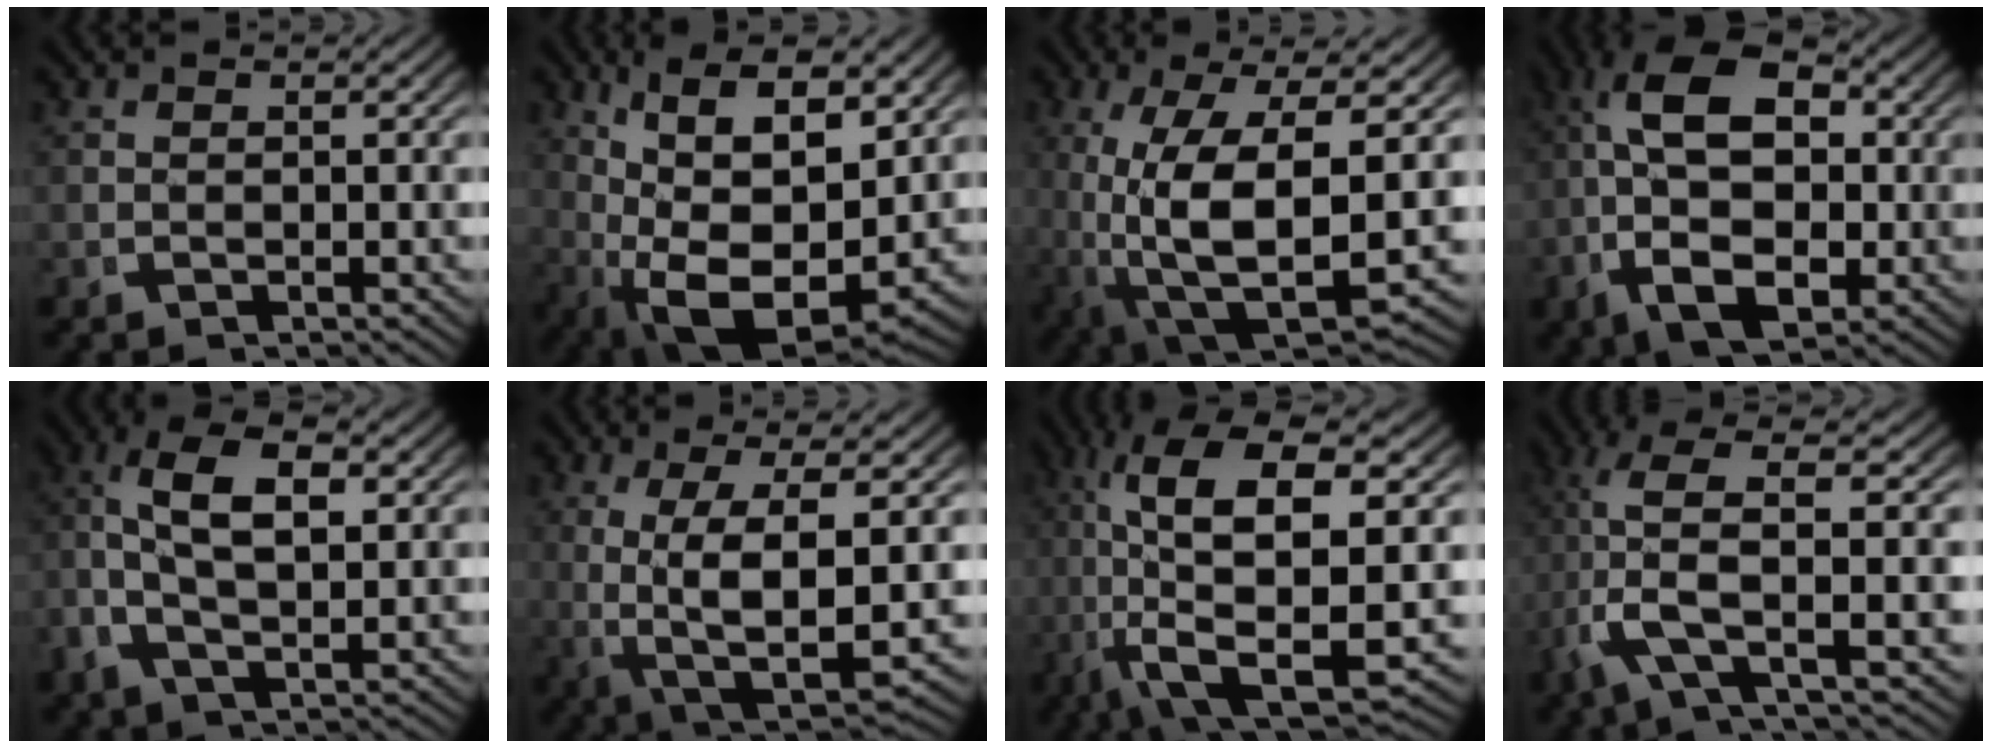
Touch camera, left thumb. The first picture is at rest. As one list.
[{"total": 13.3, "force": [-0.4, 7.7, 10.9], "torque": [-0.220, -0.053, 0.029]}, {"total": 14.1, "force": [-1.7, 7.3, 12.0], "torque": [-0.239, -0.052, 0.005]}, {"total": 13.2, "force": [0.0, 8.3, 10.3], "torque": [-0.210, -0.036, 0.013]}, {"total": 7.6, "force": [0.7, 4.3, 6.2], "torque": [-0.144, -0.015, 0.021]}, {"total": 10.0, "force": [-1.0, 4.9, 8.6], "torque": [-0.190, -0.047, 0.019]}, {"total": 15.4, "force": [-1.7, 7.9, 13.2], "torque": [-0.297, -0.062, 0.010]}, {"total": 8.5, "force": [0.9, 3.3, 7.7], "torque": [-0.183, -0.017, 0.024]}]